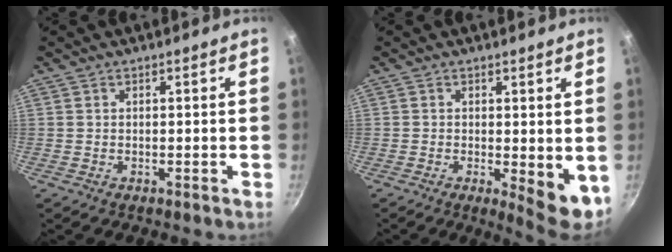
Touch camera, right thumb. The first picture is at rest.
{"total": 6.6, "force": [-0.4, 2.5, 6.1], "torque": [-0.073, -0.010, 0.000]}